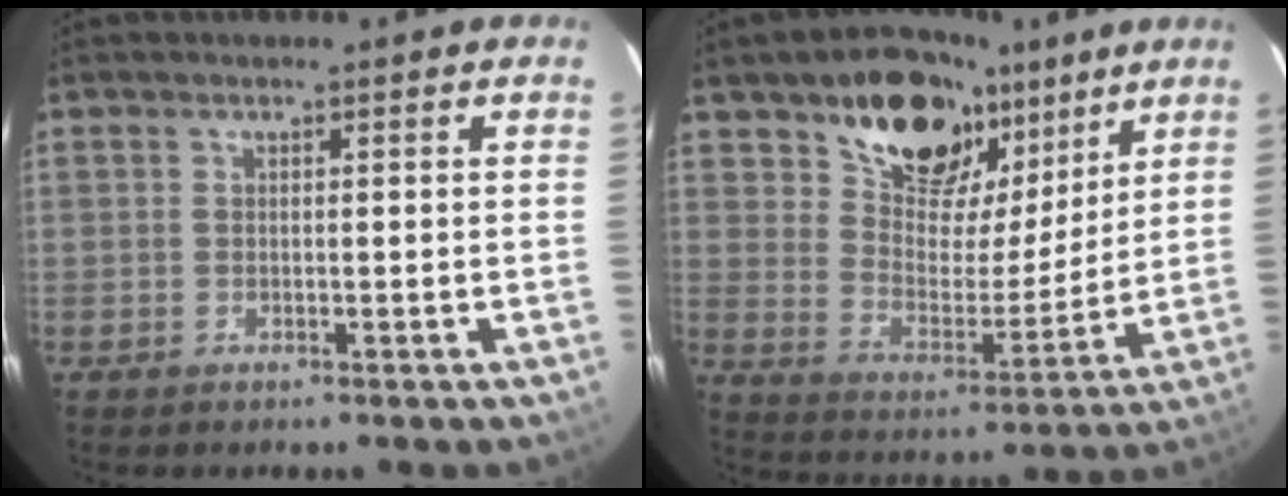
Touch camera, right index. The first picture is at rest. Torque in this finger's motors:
{"motor_torque": [1.10, 1.04, 0.29, 0.09]}